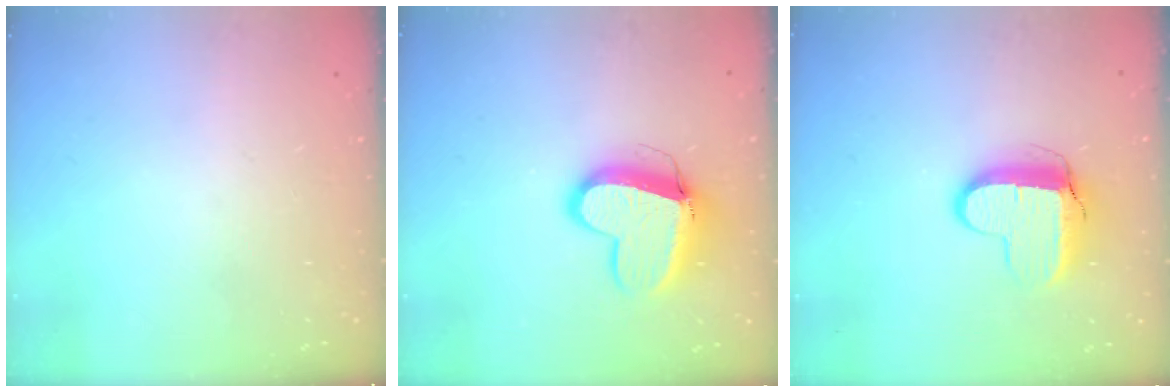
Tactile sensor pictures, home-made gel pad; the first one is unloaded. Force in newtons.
{"total": 12.4, "press": 12.3, "slide": 1.7}
{"total": 9.9, "press": 9.8, "slide": 0.9}